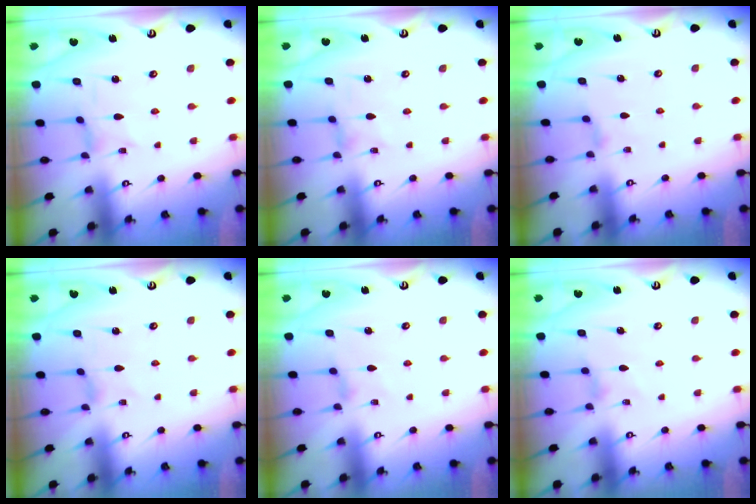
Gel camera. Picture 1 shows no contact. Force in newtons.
{"total": 1.2, "press": 1.2, "slide": 0.1}
{"total": 1.5, "press": 1.5, "slide": 0.3}
{"total": 0.5, "press": 0.5, "slide": 0.1}
{"total": 1.4, "press": 1.3, "slide": 0.4}
{"total": 2.6, "press": 2.5, "slide": 0.5}